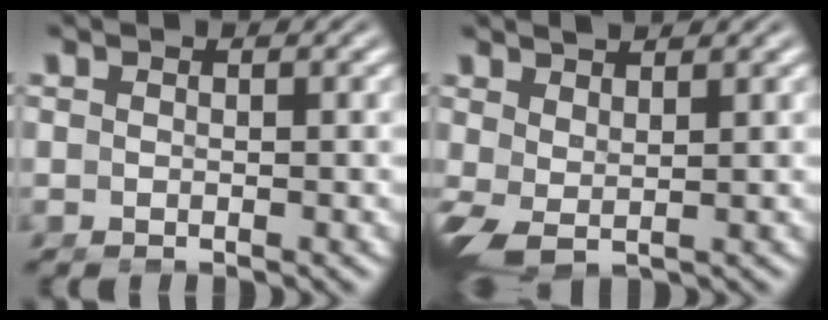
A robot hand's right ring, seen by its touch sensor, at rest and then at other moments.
{"total": 2.9, "force": [0.2, 1.7, 2.4], "torque": [-0.060, -0.003, 0.010]}